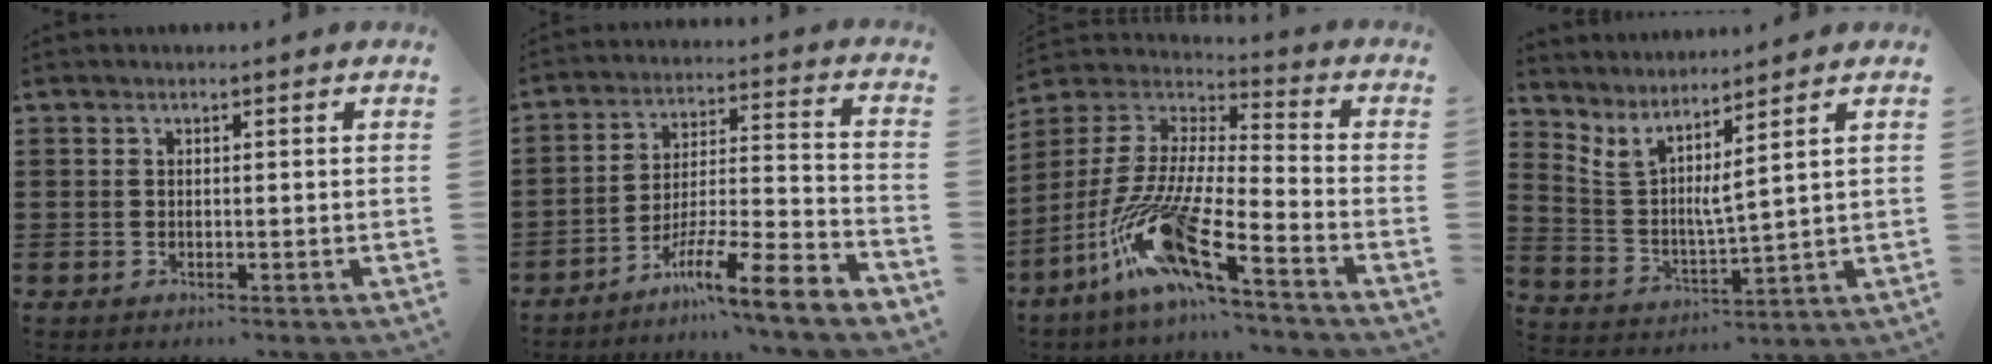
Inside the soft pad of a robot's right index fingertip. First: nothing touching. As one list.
[{"total": 9.4, "force": [-7.5, 0.2, 5.6], "torque": [-0.083, 0.005, -0.145]}, {"total": 14.6, "force": [-10.1, 2.2, 10.2], "torque": [-0.215, 0.007, -0.195]}, {"total": 4.0, "force": [3.0, -0.5, 2.6], "torque": [-0.066, -0.032, 0.046]}]